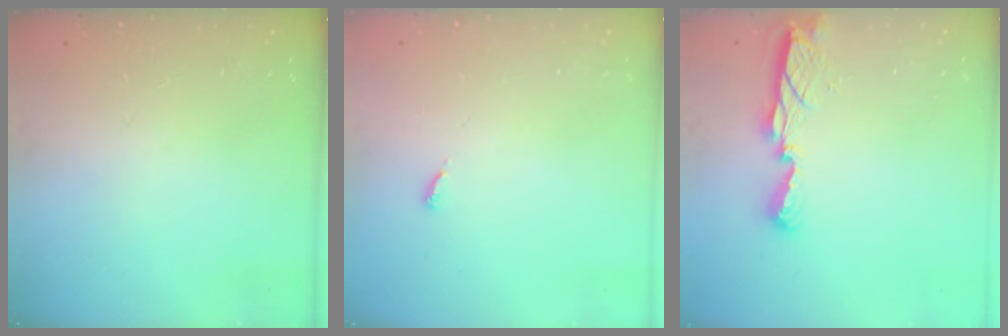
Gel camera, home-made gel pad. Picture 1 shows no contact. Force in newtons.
{"total": 2.9, "press": 2.9, "slide": 0.2}
{"total": 7.8, "press": 7.7, "slide": 0.3}